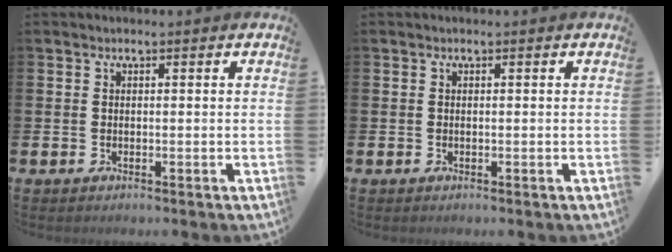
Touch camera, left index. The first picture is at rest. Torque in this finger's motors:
{"motor_torque": [-0.04, 0.07, -0.05, -0.01]}